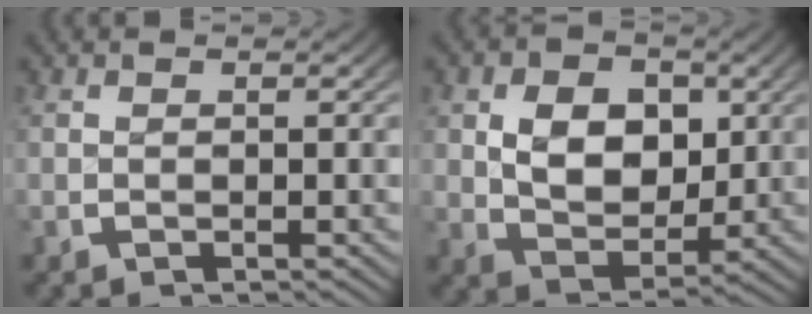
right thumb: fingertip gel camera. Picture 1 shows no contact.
{"total": 7.0, "force": [0.3, 5.1, 4.8], "torque": [-0.082, -0.029, 0.014]}